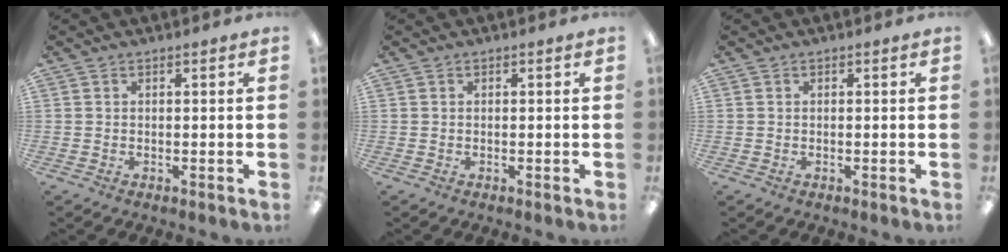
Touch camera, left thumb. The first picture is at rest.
{"total": 0.0}
{"total": 0.0}